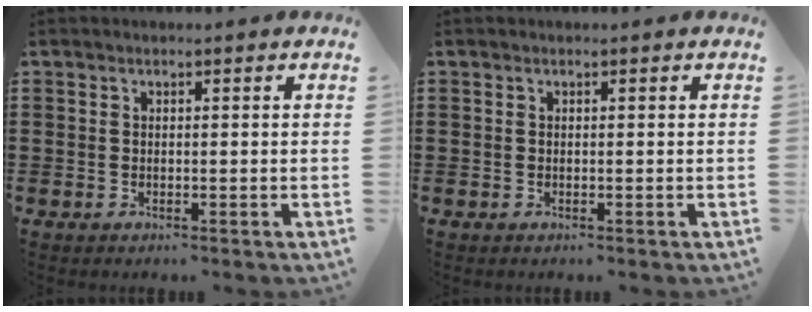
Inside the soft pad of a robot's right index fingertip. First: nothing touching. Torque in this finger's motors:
{"motor_torque": [0.01, 0.00, 0.00, 0.00]}